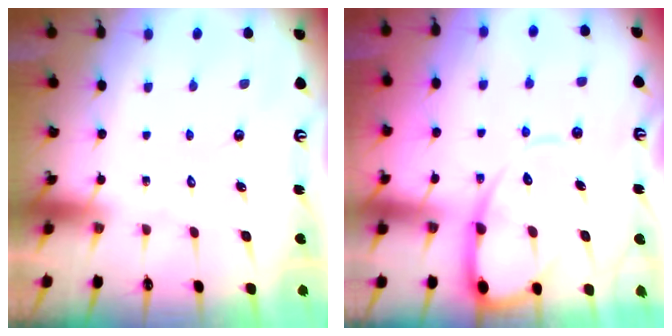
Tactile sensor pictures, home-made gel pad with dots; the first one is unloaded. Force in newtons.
{"total": 11.4, "press": 11.3, "slide": 1.3}